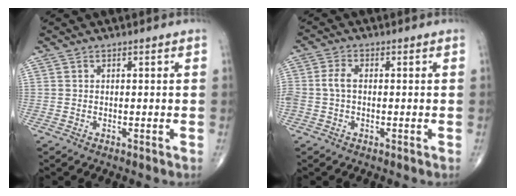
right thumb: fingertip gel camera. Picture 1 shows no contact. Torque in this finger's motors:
{"motor_torque": [0.08, 0.06, 0.34, 0.11, 0.05]}